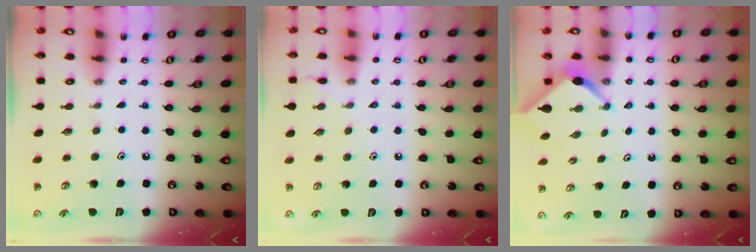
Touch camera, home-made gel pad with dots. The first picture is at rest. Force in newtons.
{"total": 2.5, "press": 2.4, "slide": 0.6}
{"total": 2.5, "press": 2.5, "slide": 0.3}